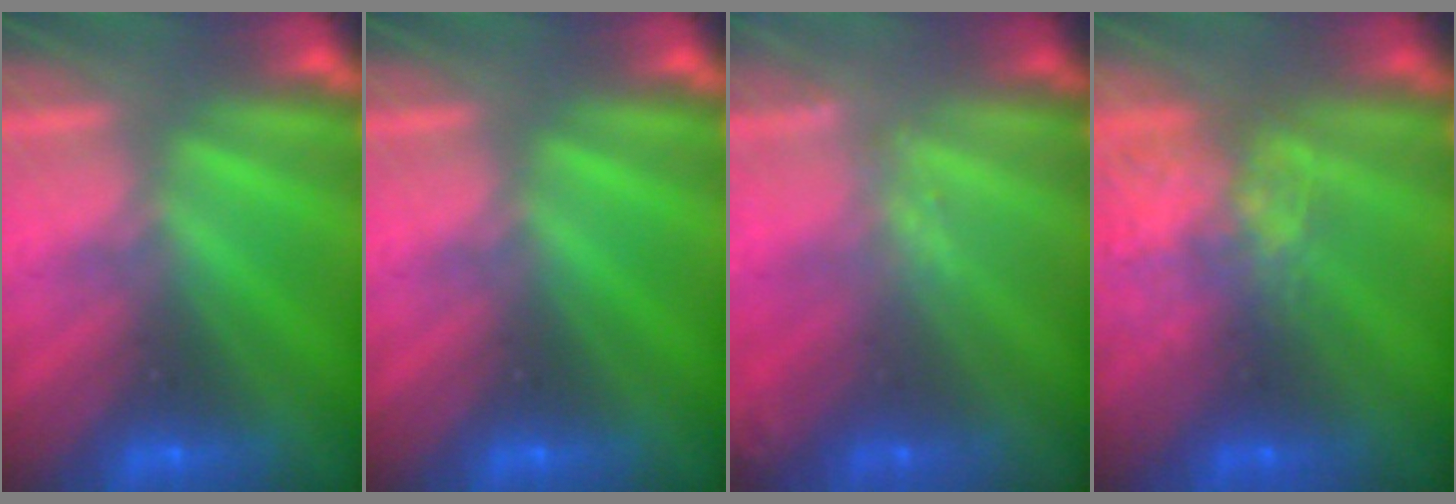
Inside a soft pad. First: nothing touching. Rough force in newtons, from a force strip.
{"total": 0.0}
{"total": 1.7}
{"total": 7.3}